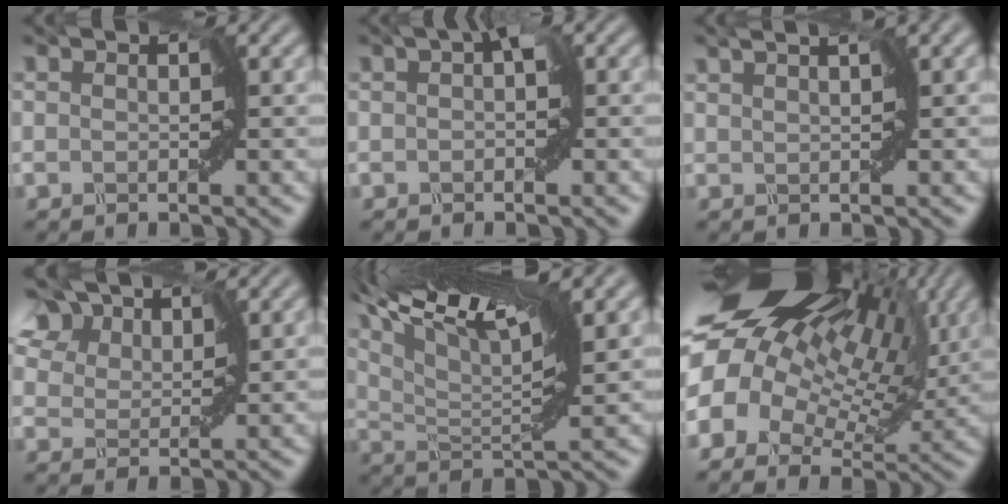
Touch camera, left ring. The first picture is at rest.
{"total": 1.5, "force": [-0.2, 0.8, 1.3], "torque": [-0.025, 0.001, -0.004]}
{"total": 0.8, "force": [0.5, -0.3, 0.6], "torque": [-0.020, -0.001, 0.013]}
{"total": 8.7, "force": [5.9, 5.4, 3.3], "torque": [-0.085, 0.029, 0.093]}
{"total": 10.7, "force": [7.6, 1.9, 7.3], "torque": [-0.125, 0.036, 0.117]}
{"total": 16.3, "force": [7.3, 9.5, 11.0], "torque": [-0.200, 0.027, 0.129]}